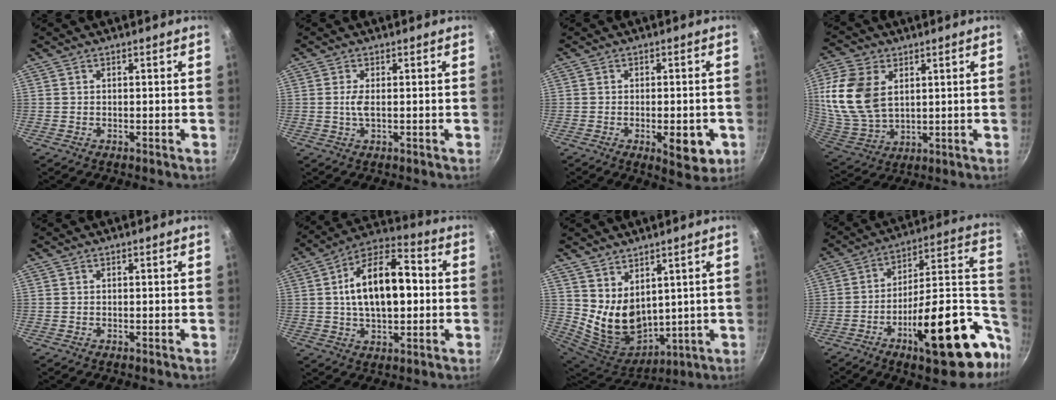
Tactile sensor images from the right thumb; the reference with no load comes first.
{"total": 2.1, "force": [0.0, 0.7, 2.0], "torque": [-0.048, 0.000, 0.001]}
{"total": 8.1, "force": [-2.6, 3.6, 6.8], "torque": [-0.067, 0.004, -0.029]}
{"total": 15.8, "force": [4.1, 10.5, 11.1], "torque": [-0.220, -0.015, 0.091]}
{"total": 0.0}
{"total": 16.9, "force": [1.1, 9.2, 14.2], "torque": [-0.207, 0.029, 0.006]}
{"total": 12.1, "force": [4.9, 8.0, 7.6], "torque": [-0.123, -0.049, 0.119]}
{"total": 26.9, "force": [-6.9, 10.7, 23.7], "torque": [-0.294, 0.031, -0.094]}